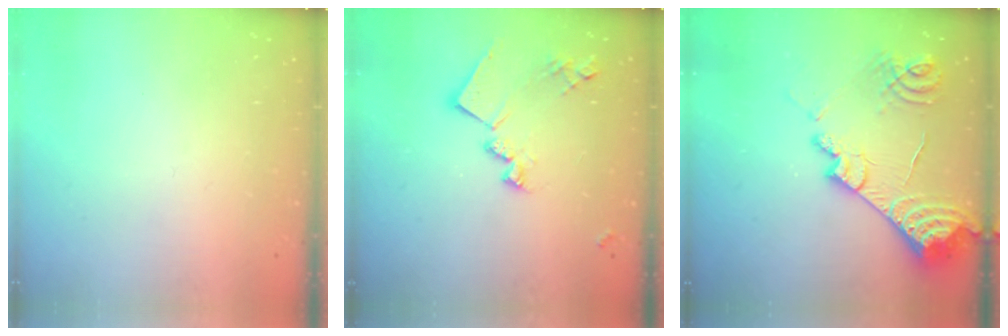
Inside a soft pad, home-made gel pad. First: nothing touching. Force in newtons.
{"total": 14.8, "press": 14.8, "slide": 0.5}
{"total": 17.4, "press": 17.4, "slide": 1.3}